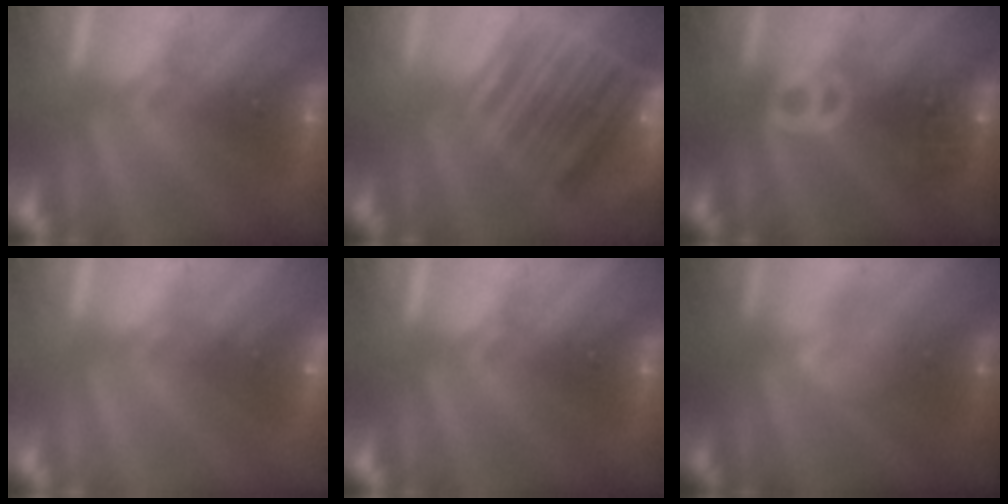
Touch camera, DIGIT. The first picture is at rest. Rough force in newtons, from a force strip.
{"total": 5.9}
{"total": 3.4}
{"total": 2.4}
{"total": 0.0}
{"total": 2.3}